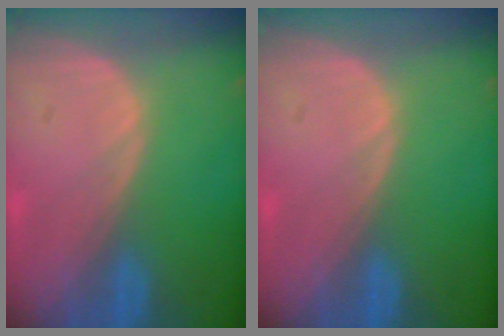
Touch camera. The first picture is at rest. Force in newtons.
{"total": 0.0}